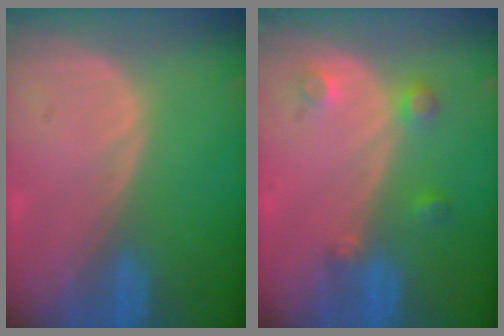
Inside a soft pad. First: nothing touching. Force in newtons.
{"total": 3.5, "press": 3.1, "slide": 1.7}